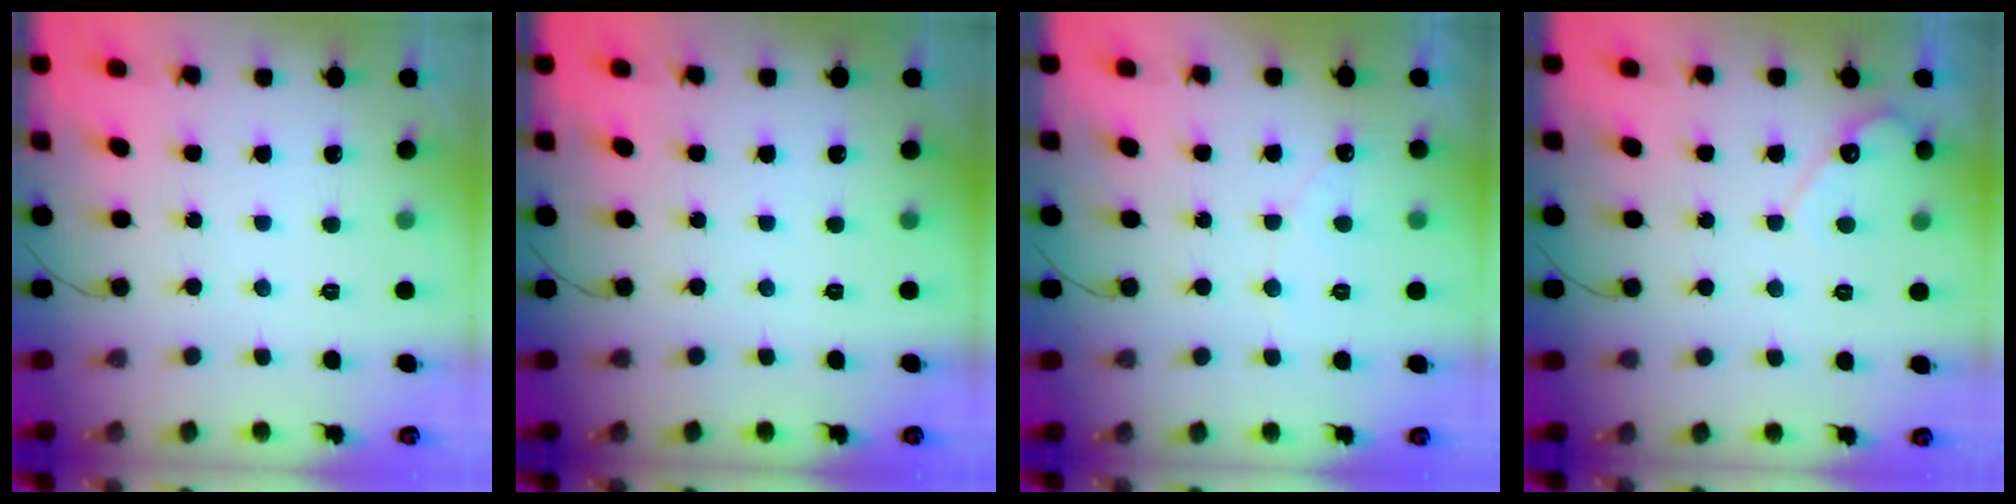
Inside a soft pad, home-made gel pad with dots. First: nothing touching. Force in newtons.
{"total": 0.0}
{"total": 2.7, "press": 2.7, "slide": 0.1}
{"total": 4.6, "press": 4.6, "slide": 0.3}